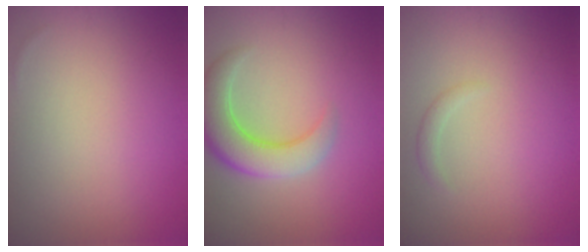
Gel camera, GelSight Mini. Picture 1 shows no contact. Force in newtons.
{"total": 5.6, "press": 5.5, "slide": 0.4}
{"total": 0.8, "press": 0.8, "slide": 0.1}